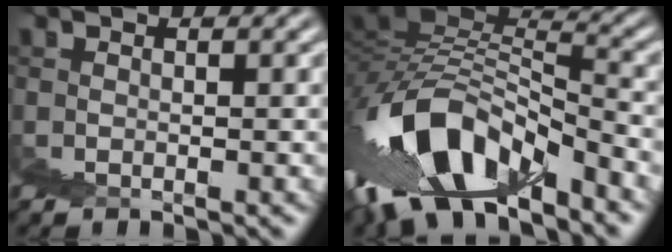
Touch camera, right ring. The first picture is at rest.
{"total": 8.1, "force": [-0.6, 3.7, 7.2], "torque": [-0.129, 0.010, -0.015]}